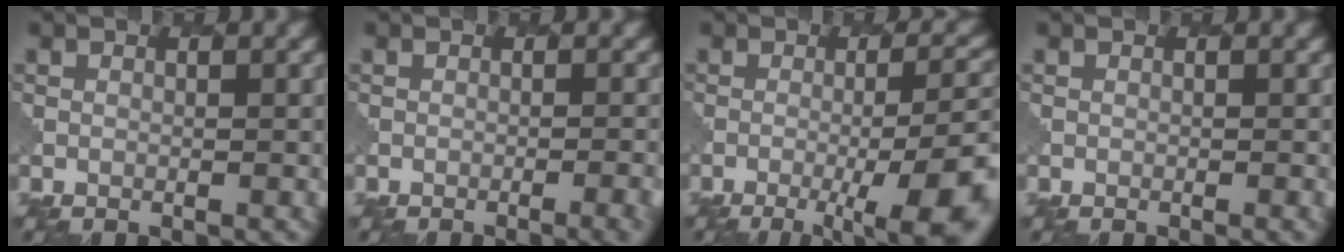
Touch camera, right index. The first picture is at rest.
{"total": 3.3, "force": [-1.6, 1.2, 2.5], "torque": [-0.008, 0.012, -0.021]}
{"total": 9.5, "force": [-4.0, 2.4, 8.3], "torque": [-0.115, -0.001, -0.055]}
{"total": 0.7, "force": [-0.1, 0.3, 0.6], "torque": [-0.003, 0.001, -0.002]}